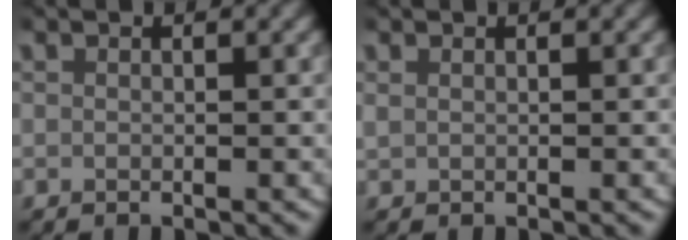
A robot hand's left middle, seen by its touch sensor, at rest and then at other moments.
{"total": 0.6, "force": [0.5, 0.3, 0.3], "torque": [-0.007, 0.003, 0.010]}